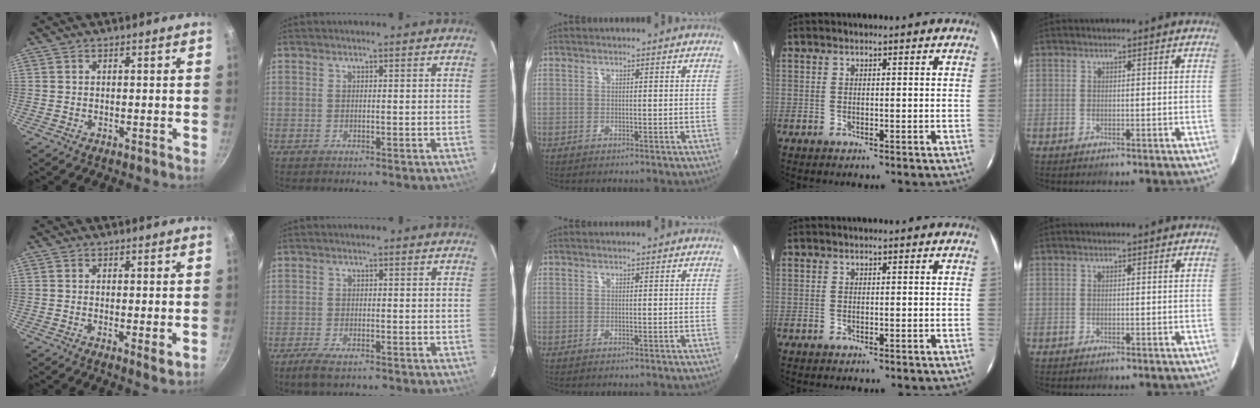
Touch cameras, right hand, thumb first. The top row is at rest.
{"thumb": {"total": 2.7, "force": [0.1, 0.8, 2.6], "torque": [-0.041, -0.011, 0.001]}, "index": {"total": 4.3, "force": [-3.1, 1.4, 2.7], "torque": [-0.069, -0.011, -0.056]}}